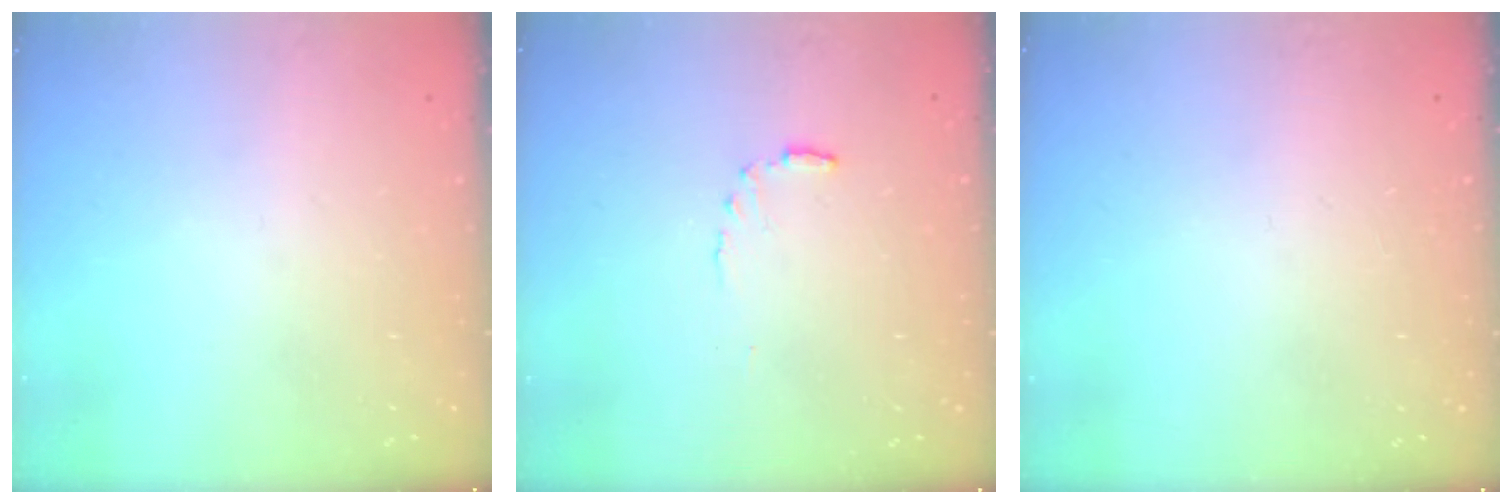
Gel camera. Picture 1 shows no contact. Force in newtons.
{"total": 4.5, "press": 4.4, "slide": 0.6}
{"total": 0.0}